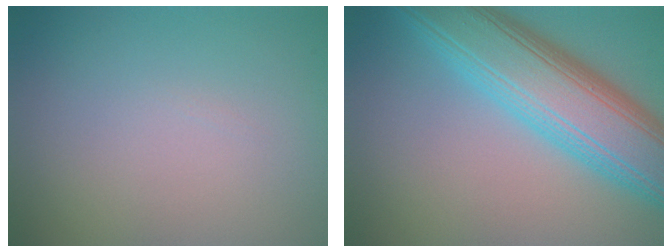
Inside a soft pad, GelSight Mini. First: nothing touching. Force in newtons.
{"total": 10.3, "press": 10.3, "slide": 0.2}